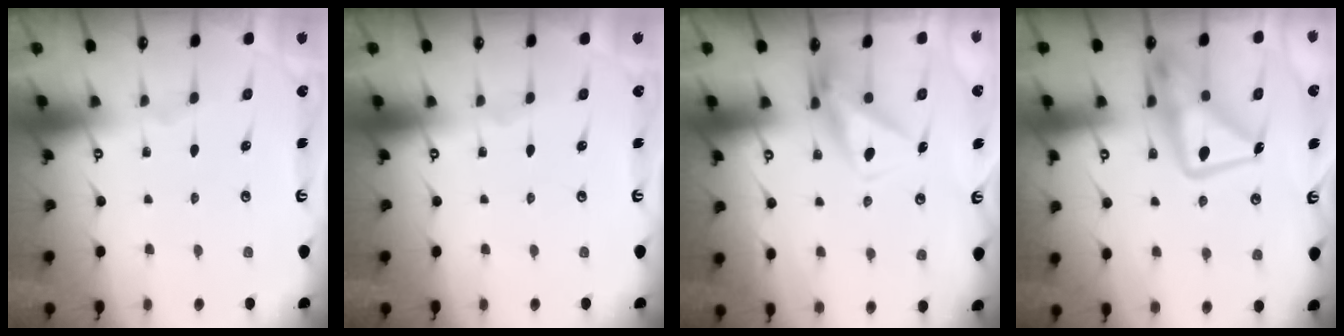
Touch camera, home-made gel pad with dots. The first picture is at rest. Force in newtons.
{"total": 0.0}
{"total": 7.3, "press": 7.2, "slide": 1.1}
{"total": 15.9, "press": 15.8, "slide": 1.6}